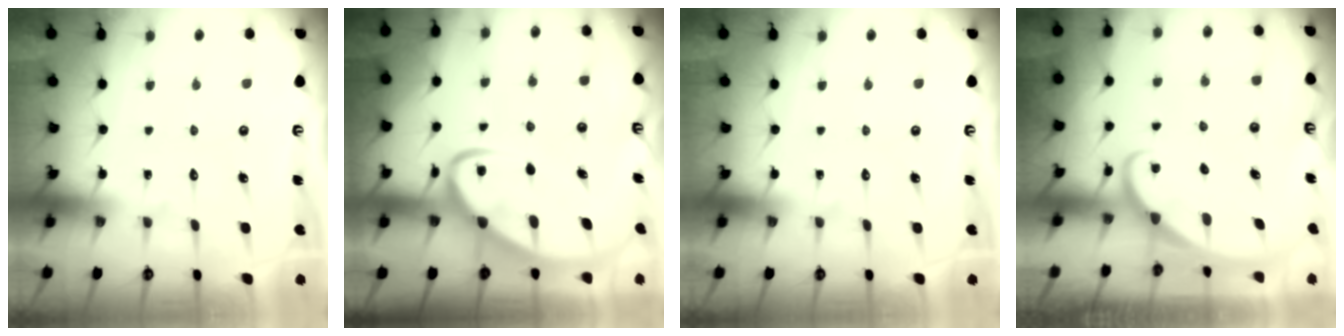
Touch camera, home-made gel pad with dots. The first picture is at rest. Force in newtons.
{"total": 8.0, "press": 8.0, "slide": 0.9}
{"total": 0.0}
{"total": 1.8, "press": 1.8, "slide": 0.1}